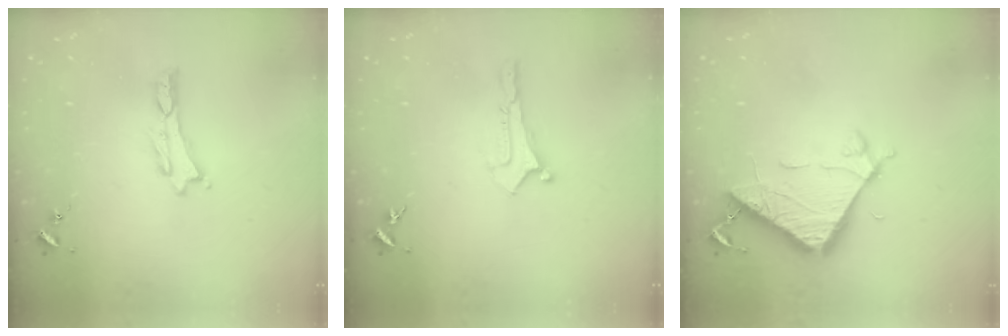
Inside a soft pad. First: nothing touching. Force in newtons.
{"total": 0.0}
{"total": 6.9, "press": 6.9, "slide": 0.4}